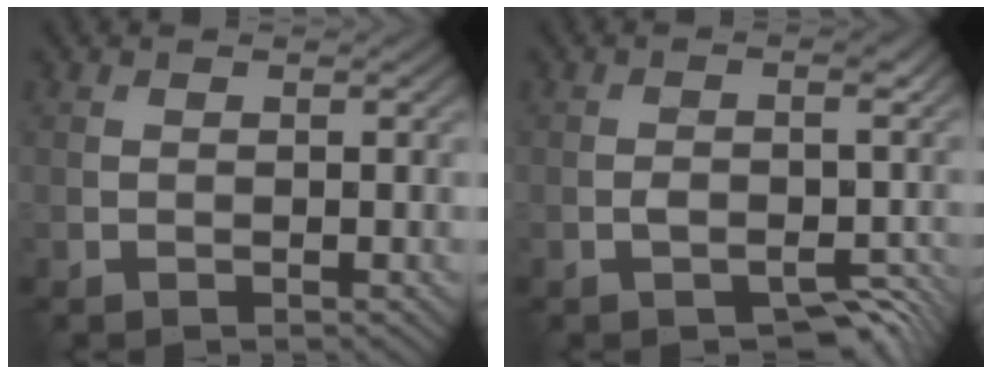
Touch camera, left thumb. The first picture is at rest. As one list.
[{"total": 5.0, "force": [-2.6, 2.2, 3.7], "torque": [-0.051, 0.001, -0.035]}]